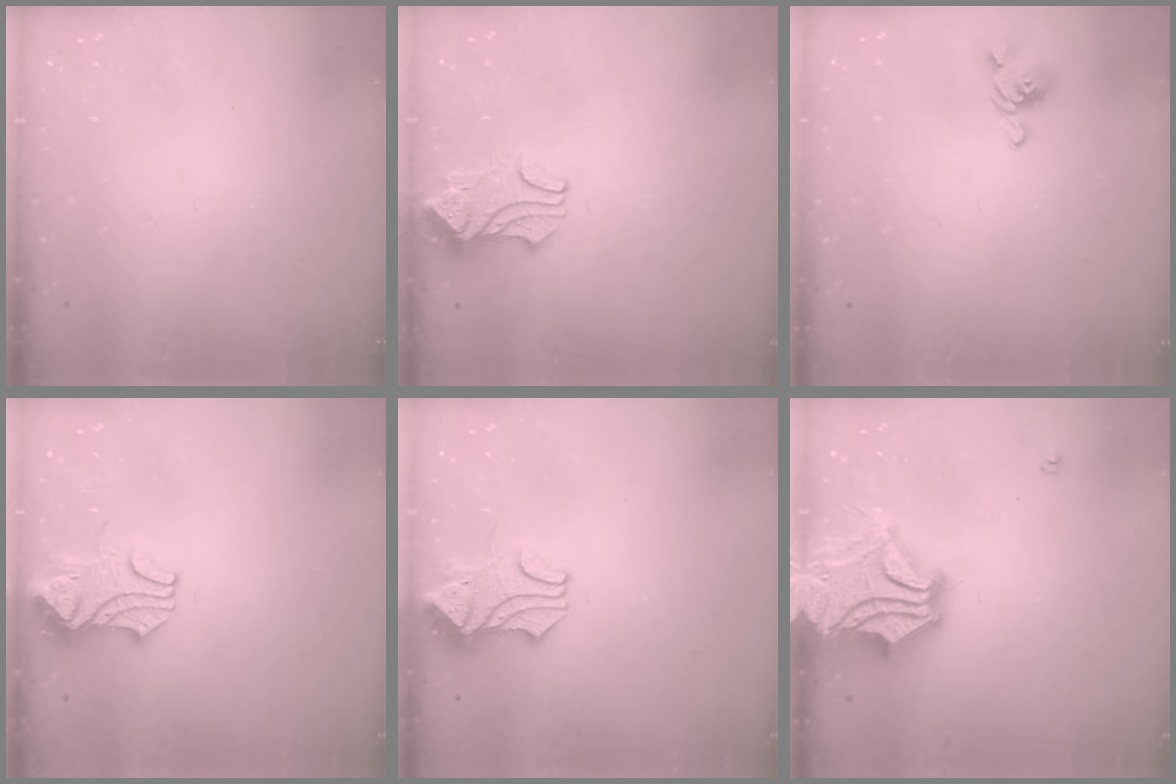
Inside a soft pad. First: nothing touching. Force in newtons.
{"total": 2.2, "press": 2.1, "slide": 0.5}
{"total": 2.6, "press": 2.5, "slide": 0.7}
{"total": 3.6, "press": 3.6, "slide": 0.5}
{"total": 2.0, "press": 1.7, "slide": 1.0}
{"total": 12.4, "press": 12.0, "slide": 2.8}